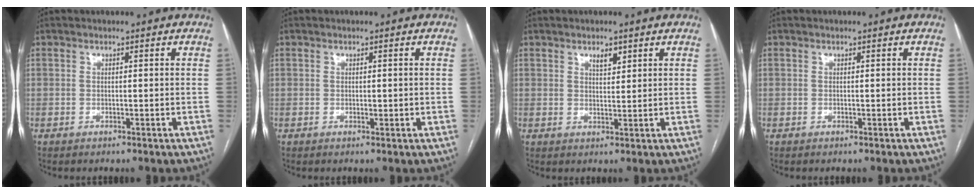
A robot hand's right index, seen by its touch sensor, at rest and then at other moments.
{"total": 0.7, "force": [0.0, 0.4, 0.6], "torque": [-0.009, -0.002, 0.001]}
{"total": 2.4, "force": [1.5, 0.9, 1.6], "torque": [-0.028, -0.003, 0.028]}
{"total": 0.0}